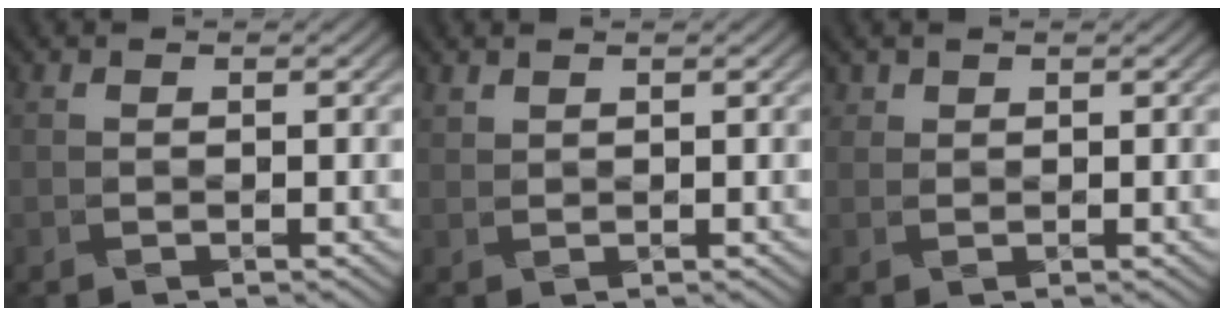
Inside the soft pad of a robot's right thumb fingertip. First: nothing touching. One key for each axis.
{"total": 0.9, "fx": 0.9, "fy": 0.1, "fz": 0.1, "tx": -0.006, "ty": -0.001, "tz": 0.019}
{"total": 1.3, "fx": 1.2, "fy": 0.5, "fz": 0.0, "tx": -0.002, "ty": -0.001, "tz": 0.026}